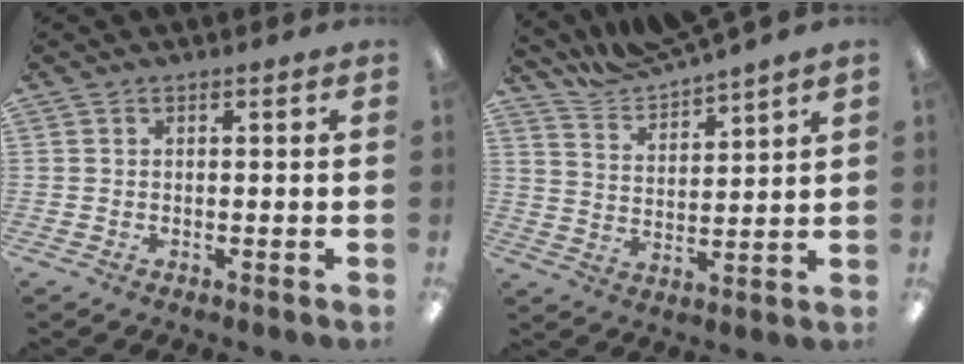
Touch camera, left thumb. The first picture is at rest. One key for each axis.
{"total": 8.4, "fx": 8.2, "fy": -0.3, "fz": 1.3, "tx": -0.053, "ty": -0.058, "tz": 0.153}